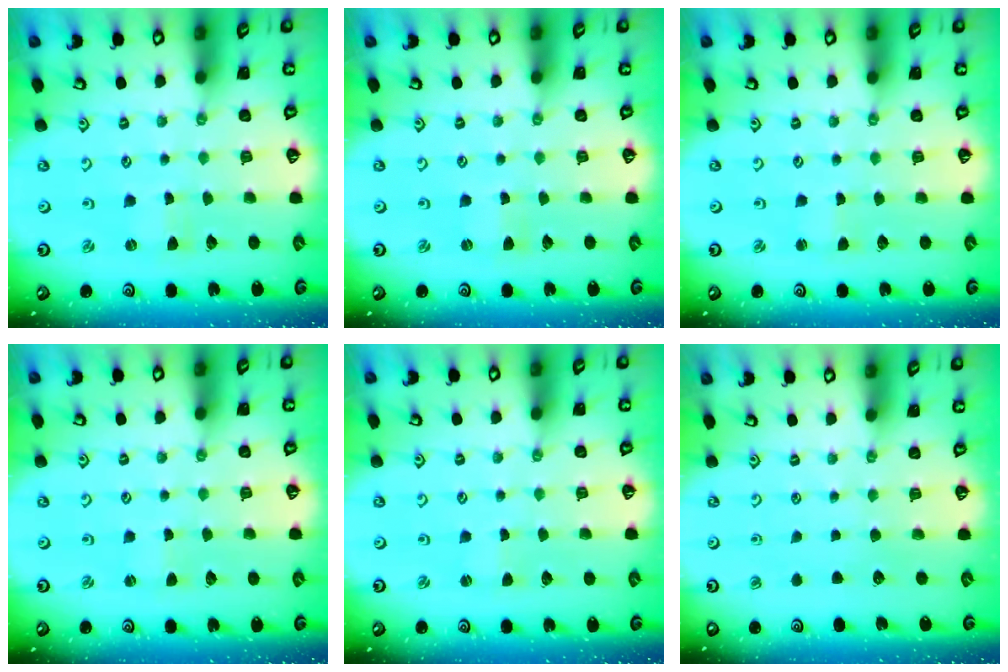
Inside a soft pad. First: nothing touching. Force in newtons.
{"total": 0.0}
{"total": 0.6, "press": 0.6, "slide": 0.0}
{"total": 0.0}
{"total": 0.0}
{"total": 0.0}